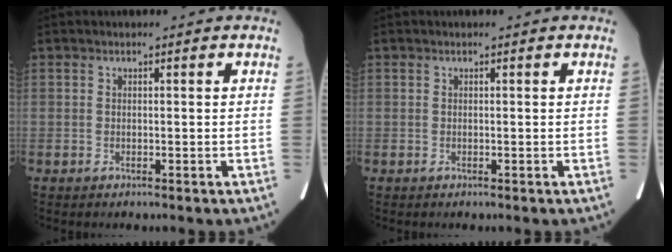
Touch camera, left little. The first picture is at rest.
{"total": 0.0}